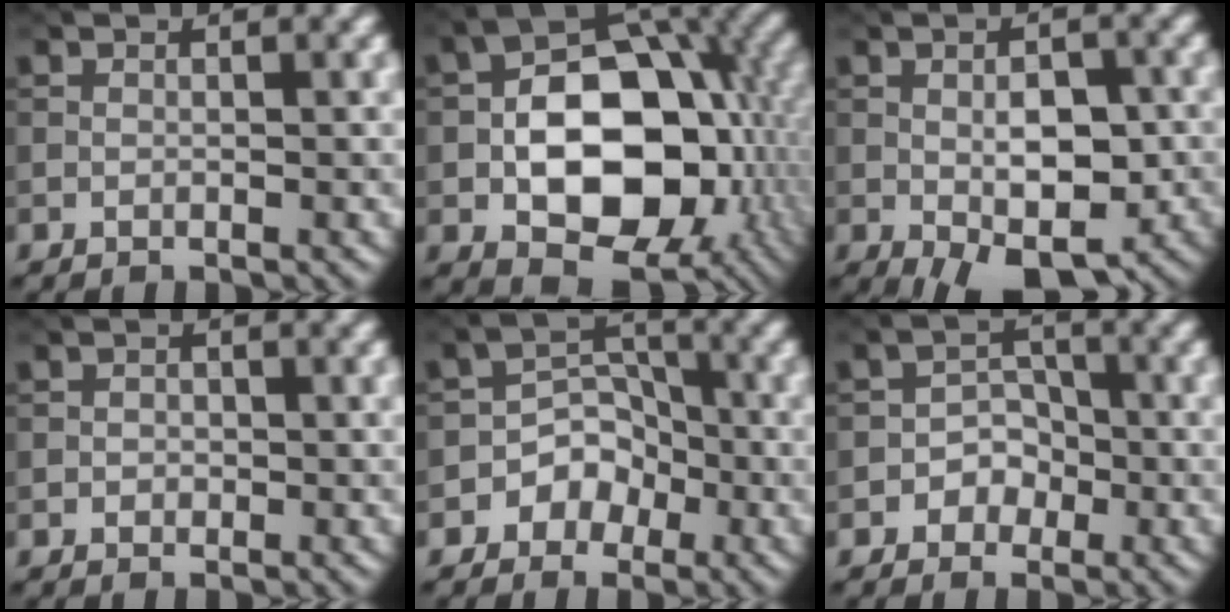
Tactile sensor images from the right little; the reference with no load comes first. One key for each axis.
{"total": 15.3, "fx": -3.3, "fy": 9.7, "fz": 11.3, "tx": -0.149, "ty": -0.003, "tz": -0.060}
{"total": 6.8, "fx": -1.9, "fy": 3.3, "fz": 5.6, "tx": -0.091, "ty": -0.012, "tz": -0.025}
{"total": 0.7, "fx": -0.2, "fy": 0.7, "fz": 0.2, "tx": 0.000, "ty": -0.005, "tz": -0.005}
{"total": 4.0, "fx": -2.1, "fy": 3.2, "fz": 1.2, "tx": 0.014, "ty": 0.019, "tz": -0.054}
{"total": 2.6, "fx": -1.1, "fy": 2.2, "fz": 0.8, "tx": 0.008, "ty": 0.005, "tz": -0.031}